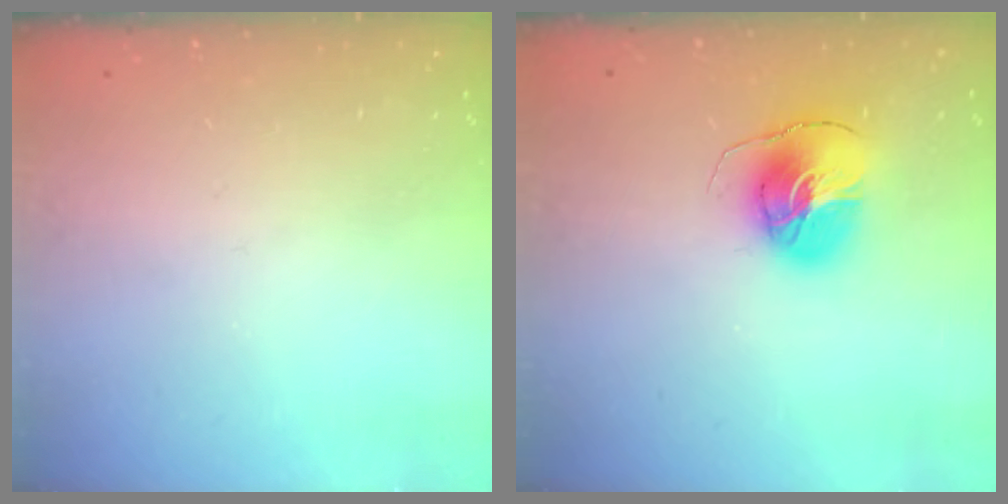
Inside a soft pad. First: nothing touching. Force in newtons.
{"total": 9.1, "press": 9.1, "slide": 0.8}